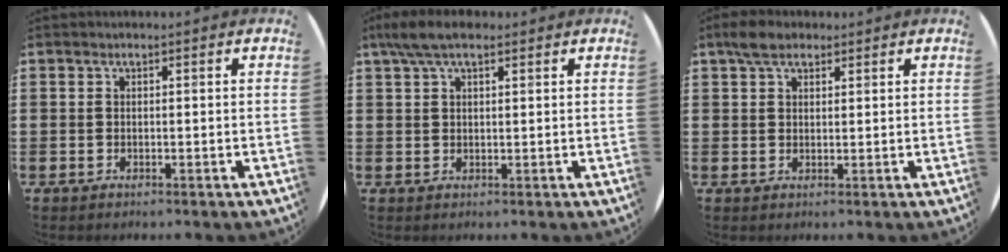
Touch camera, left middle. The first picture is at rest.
{"total": 4.4, "force": [2.8, 1.6, 2.9], "torque": [-0.064, 0.008, 0.052]}
{"total": 3.3, "force": [2.6, 1.5, 1.4], "torque": [-0.024, 0.006, 0.046]}